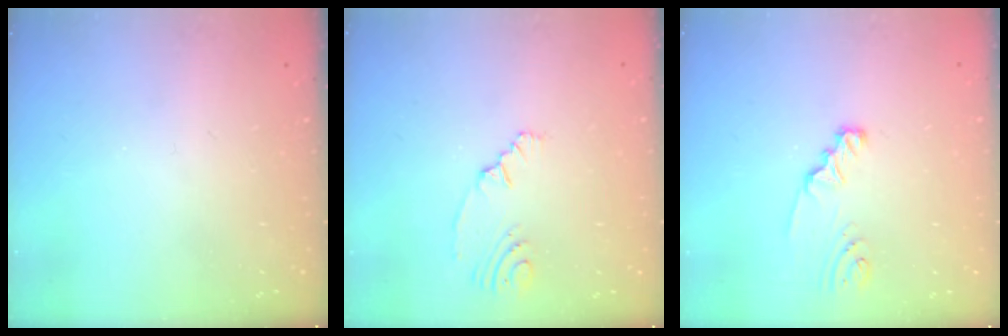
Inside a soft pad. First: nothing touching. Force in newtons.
{"total": 3.8, "press": 2.5, "slide": 2.9}
{"total": 2.1, "press": 2.1, "slide": 0.3}